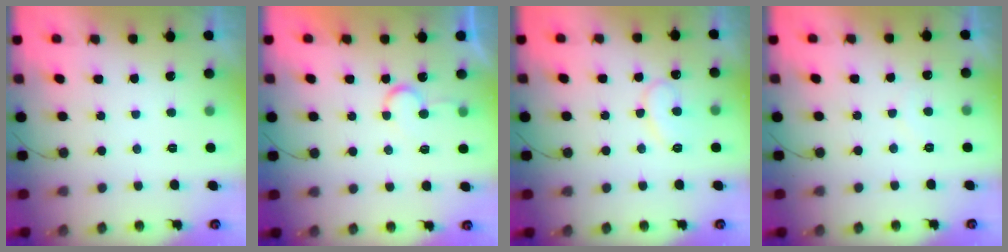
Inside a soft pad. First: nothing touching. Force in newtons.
{"total": 6.4, "press": 6.4, "slide": 0.6}
{"total": 9.9, "press": 9.9, "slide": 0.9}
{"total": 4.9, "press": 4.9, "slide": 0.3}